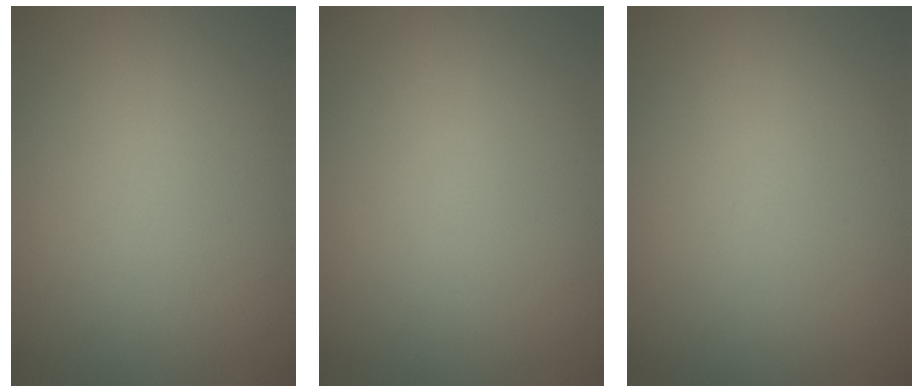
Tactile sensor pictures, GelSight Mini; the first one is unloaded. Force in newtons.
{"total": 0.0}
{"total": 0.0}